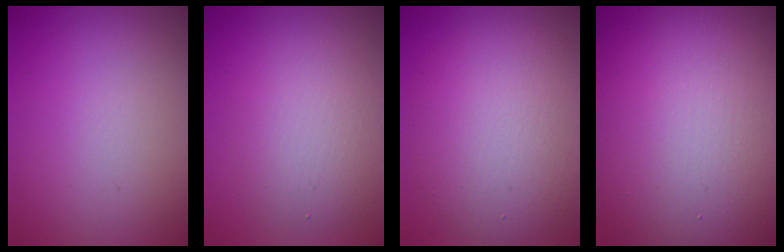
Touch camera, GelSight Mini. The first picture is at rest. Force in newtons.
{"total": 3.8, "press": 3.8, "slide": 0.3}
{"total": 7.5, "press": 7.5, "slide": 0.8}
{"total": 19.1, "press": 19.1, "slide": 0.9}